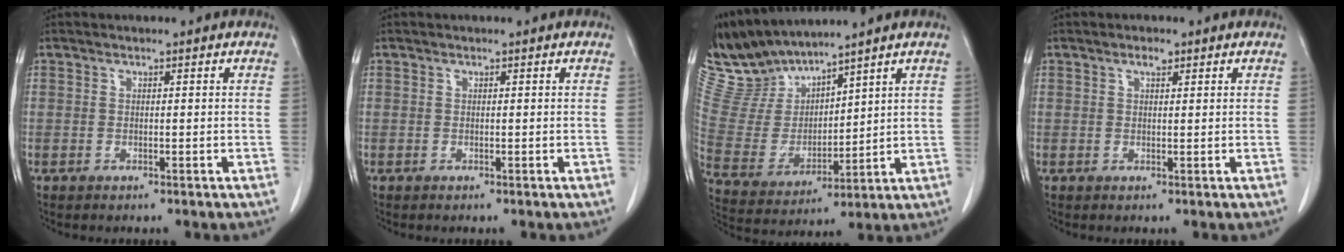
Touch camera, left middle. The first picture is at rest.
{"total": 0.0}
{"total": 10.5, "force": [10.2, 1.4, 1.7], "torque": [-0.060, 0.003, 0.231]}
{"total": 1.4, "force": [0.9, 0.5, 0.9], "torque": [-0.017, 0.001, 0.015]}